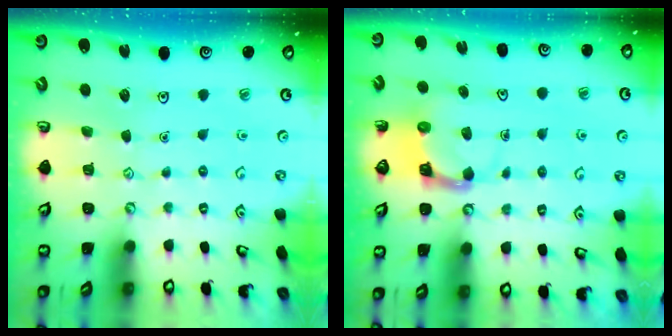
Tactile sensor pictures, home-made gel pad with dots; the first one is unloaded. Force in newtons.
{"total": 4.4, "press": 4.4, "slide": 0.3}